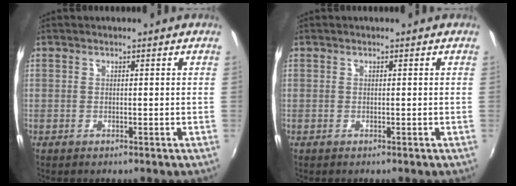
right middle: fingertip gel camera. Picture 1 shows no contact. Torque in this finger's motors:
{"motor_torque": [-0.09, -0.15, 0.02, -0.01]}